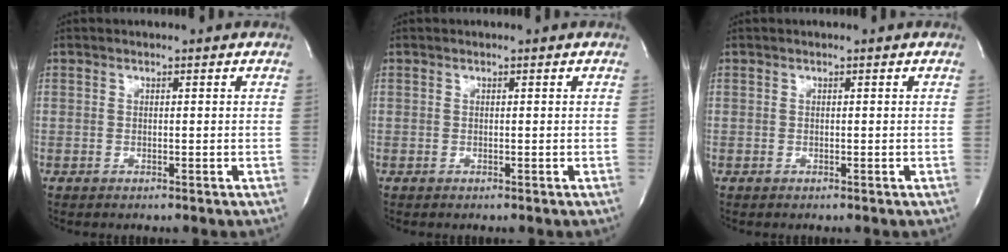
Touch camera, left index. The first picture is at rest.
{"total": 0.0}
{"total": 0.0}